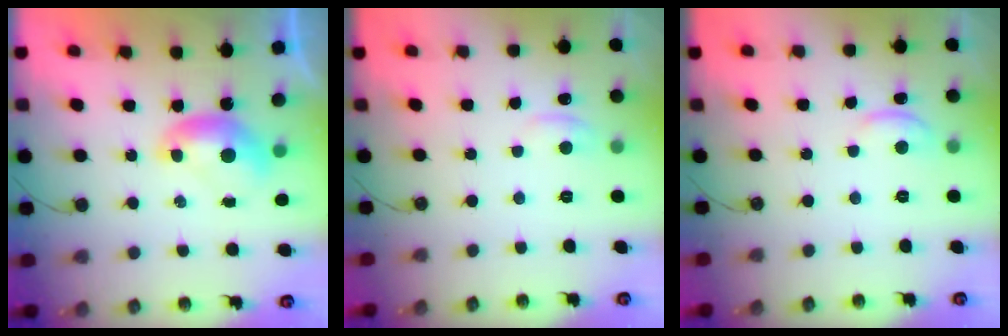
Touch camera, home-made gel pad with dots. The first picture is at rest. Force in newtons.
{"total": 1.0, "press": 0.8, "slide": 0.7}
{"total": 0.0}